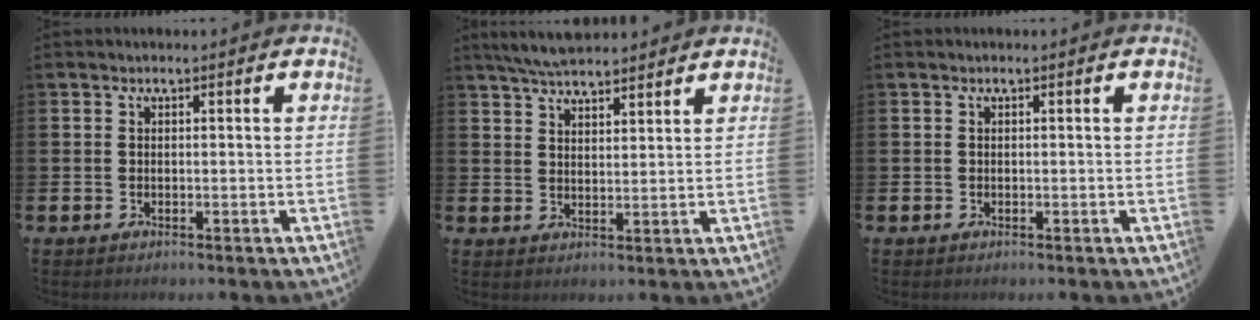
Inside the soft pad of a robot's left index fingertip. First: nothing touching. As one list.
[{"total": 5.1, "force": [4.9, 0.6, 1.1], "torque": [-0.043, -0.013, 0.093]}, {"total": 0.0}]